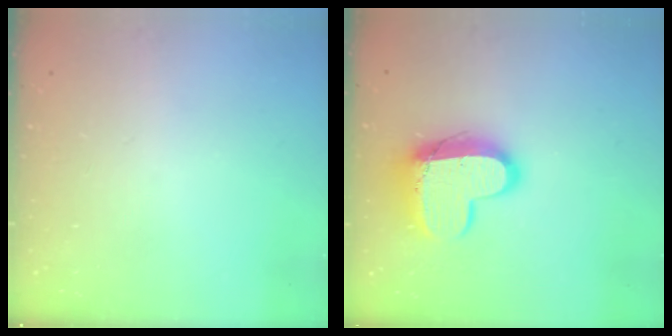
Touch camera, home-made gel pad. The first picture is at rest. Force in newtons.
{"total": 14.2, "press": 14.1, "slide": 1.1}